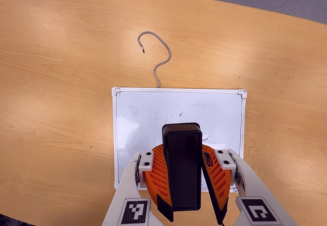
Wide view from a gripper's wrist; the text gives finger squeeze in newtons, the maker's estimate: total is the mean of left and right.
{"total": 11.9, "left": 11.3, "right": 12.4}